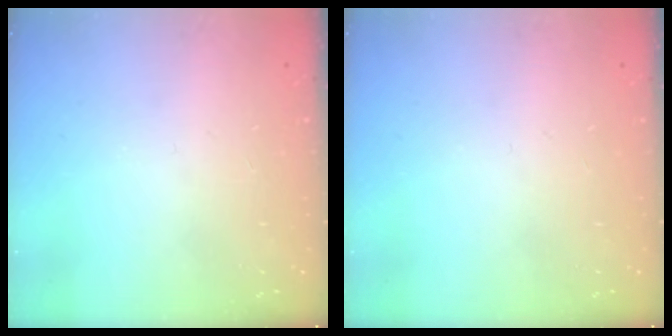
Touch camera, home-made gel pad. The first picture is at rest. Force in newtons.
{"total": 0.0}